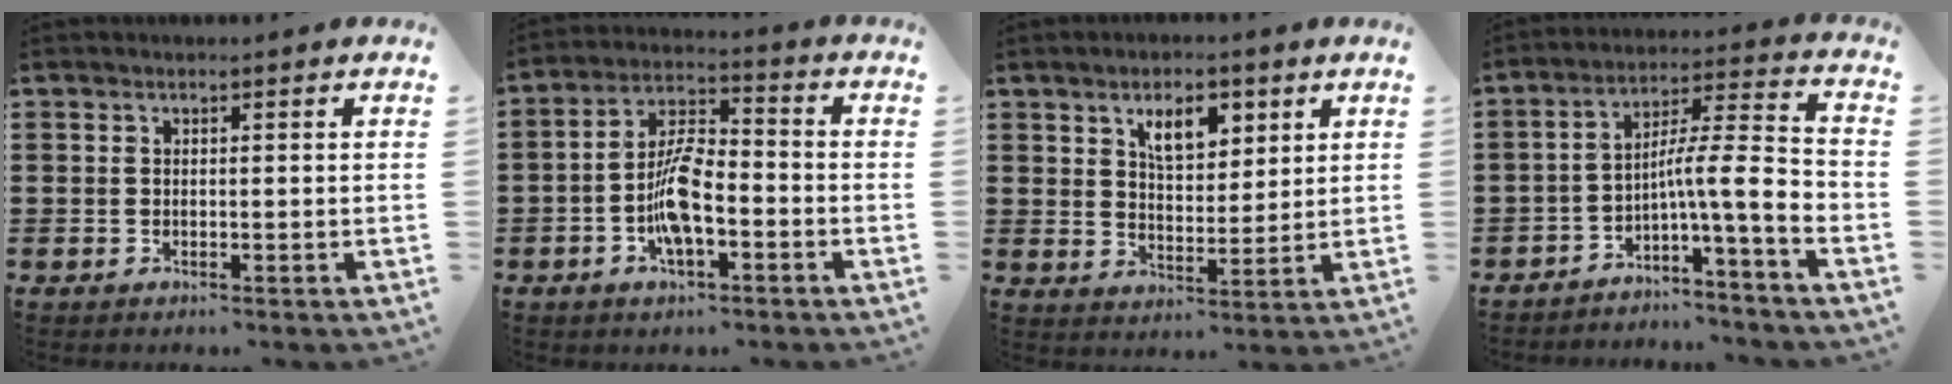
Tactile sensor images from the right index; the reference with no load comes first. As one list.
[{"total": 8.6, "force": [-2.8, 3.5, 7.4], "torque": [-0.157, 0.002, -0.056]}, {"total": 6.2, "force": [3.4, 3.0, 4.2], "torque": [-0.070, 0.001, 0.055]}, {"total": 8.0, "force": [-2.5, 0.7, 7.6], "torque": [-0.133, -0.024, -0.056]}]